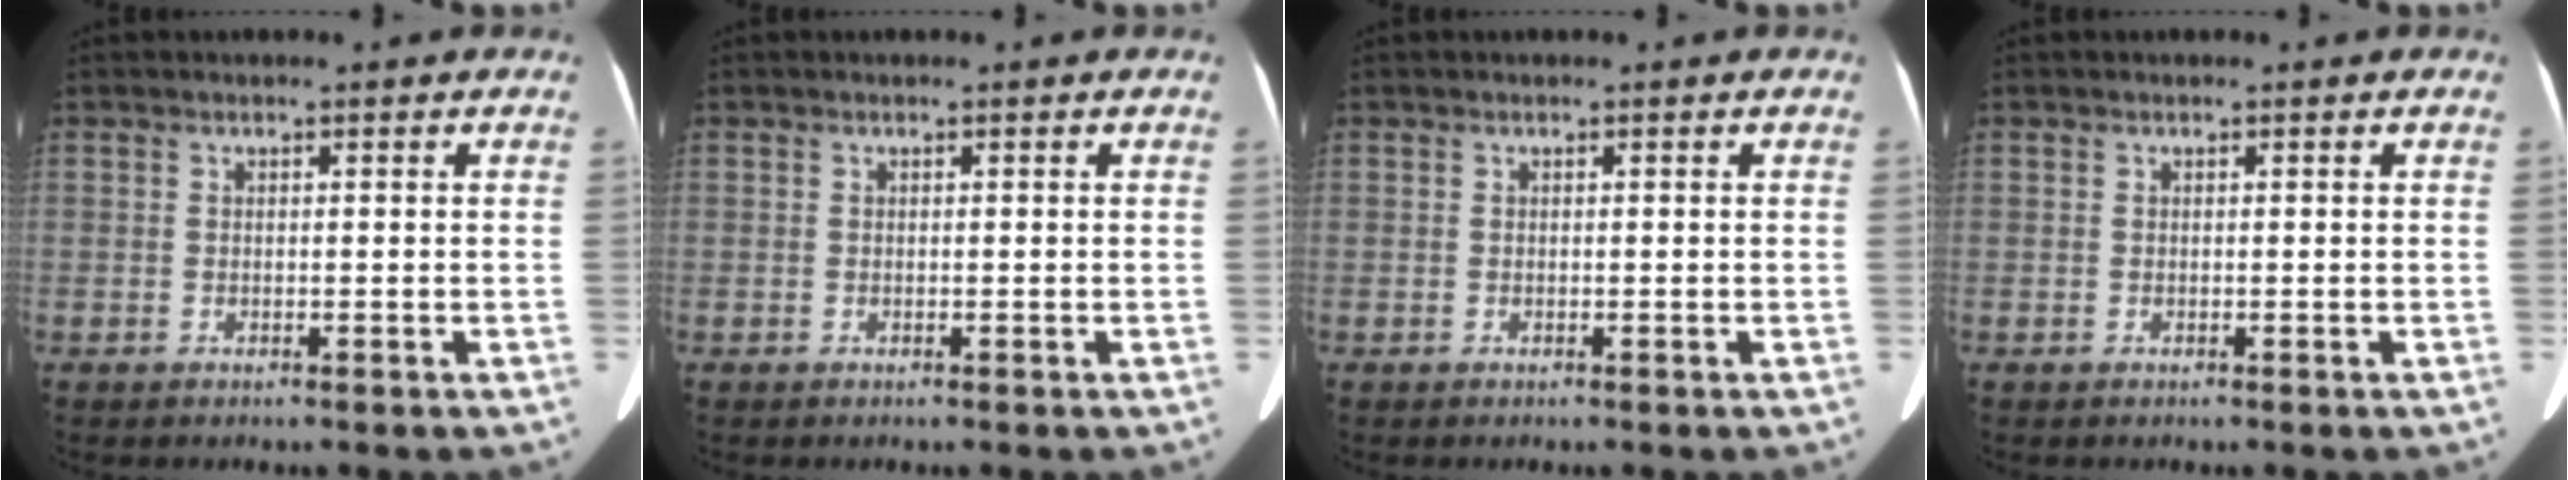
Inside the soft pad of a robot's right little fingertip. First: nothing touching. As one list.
[{"total": 0.0}, {"total": 0.0}, {"total": 0.0}]